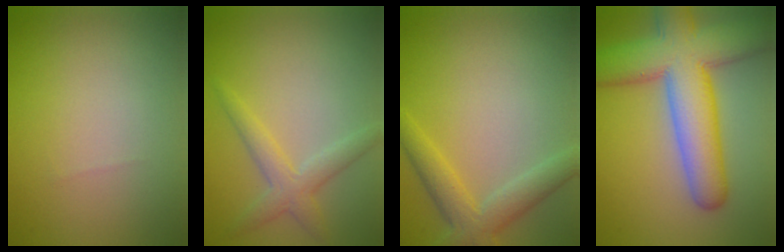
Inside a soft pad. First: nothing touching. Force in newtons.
{"total": 2.8, "press": 2.8, "slide": 0.1}
{"total": 4.0, "press": 4.0, "slide": 0.2}
{"total": 10.7, "press": 10.7, "slide": 0.6}